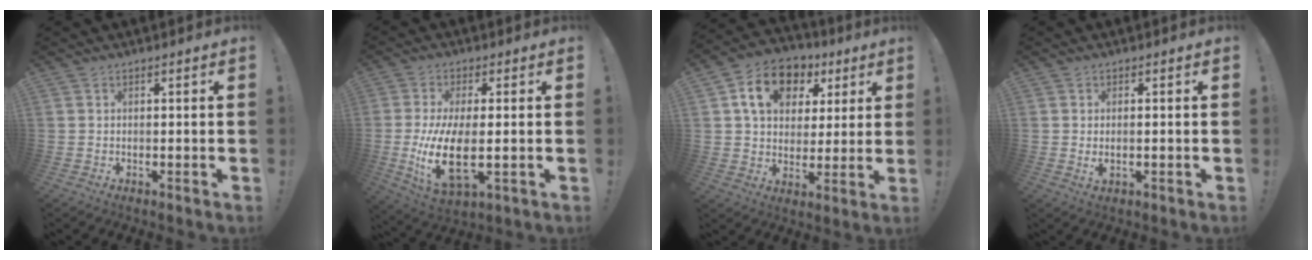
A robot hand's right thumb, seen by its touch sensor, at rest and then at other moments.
{"total": 14.2, "force": [-2.1, 5.7, 12.9], "torque": [-0.255, -0.013, -0.031]}
{"total": 14.3, "force": [5.9, 10.7, 7.5], "torque": [-0.113, -0.015, 0.111]}
{"total": 1.9, "force": [0.2, 0.4, 1.8], "torque": [-0.022, -0.007, 0.002]}